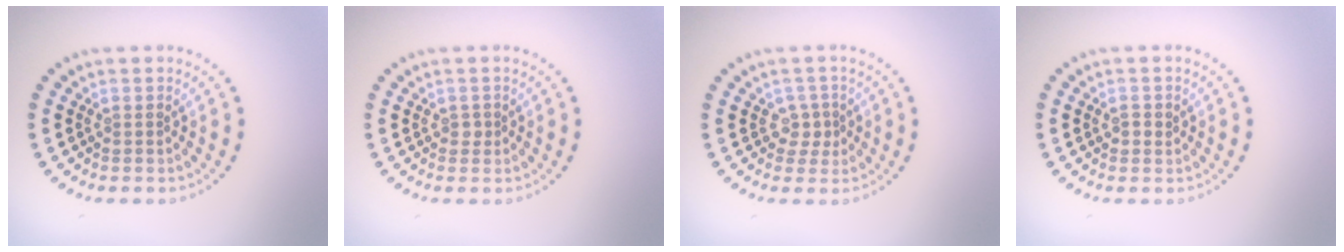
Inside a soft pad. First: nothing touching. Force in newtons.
{"total": 0.7, "press": 0.6, "slide": 0.4}
{"total": 1.7, "press": 1.3, "slide": 1.2}
{"total": 1.1, "press": 1.1, "slide": 0.4}